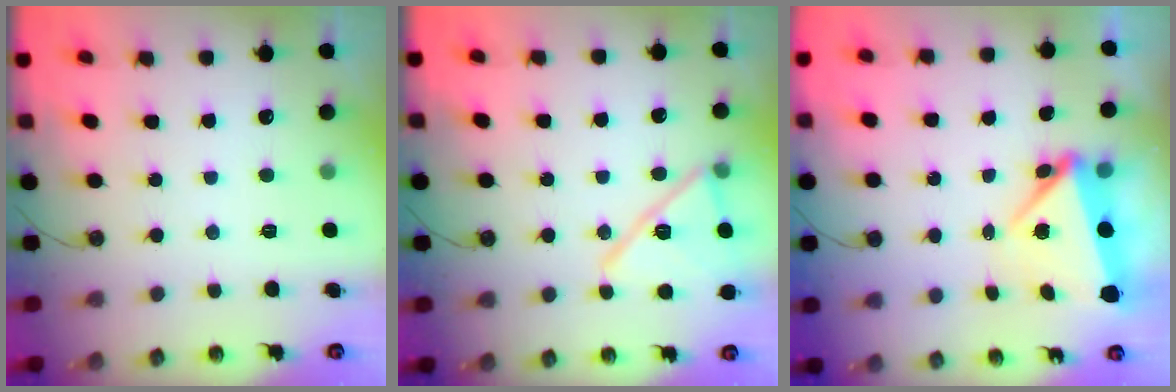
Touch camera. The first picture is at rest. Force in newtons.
{"total": 15.2, "press": 14.9, "slide": 3.0}
{"total": 5.9, "press": 5.0, "slide": 3.0}